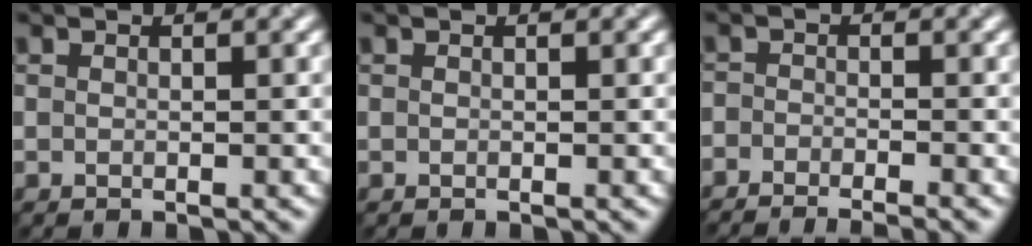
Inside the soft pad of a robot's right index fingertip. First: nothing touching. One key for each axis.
{"total": 0.0}
{"total": 4.2, "fx": -3.8, "fy": 0.6, "fz": 1.7, "tx": -0.029, "ty": -0.010, "tz": -0.051}